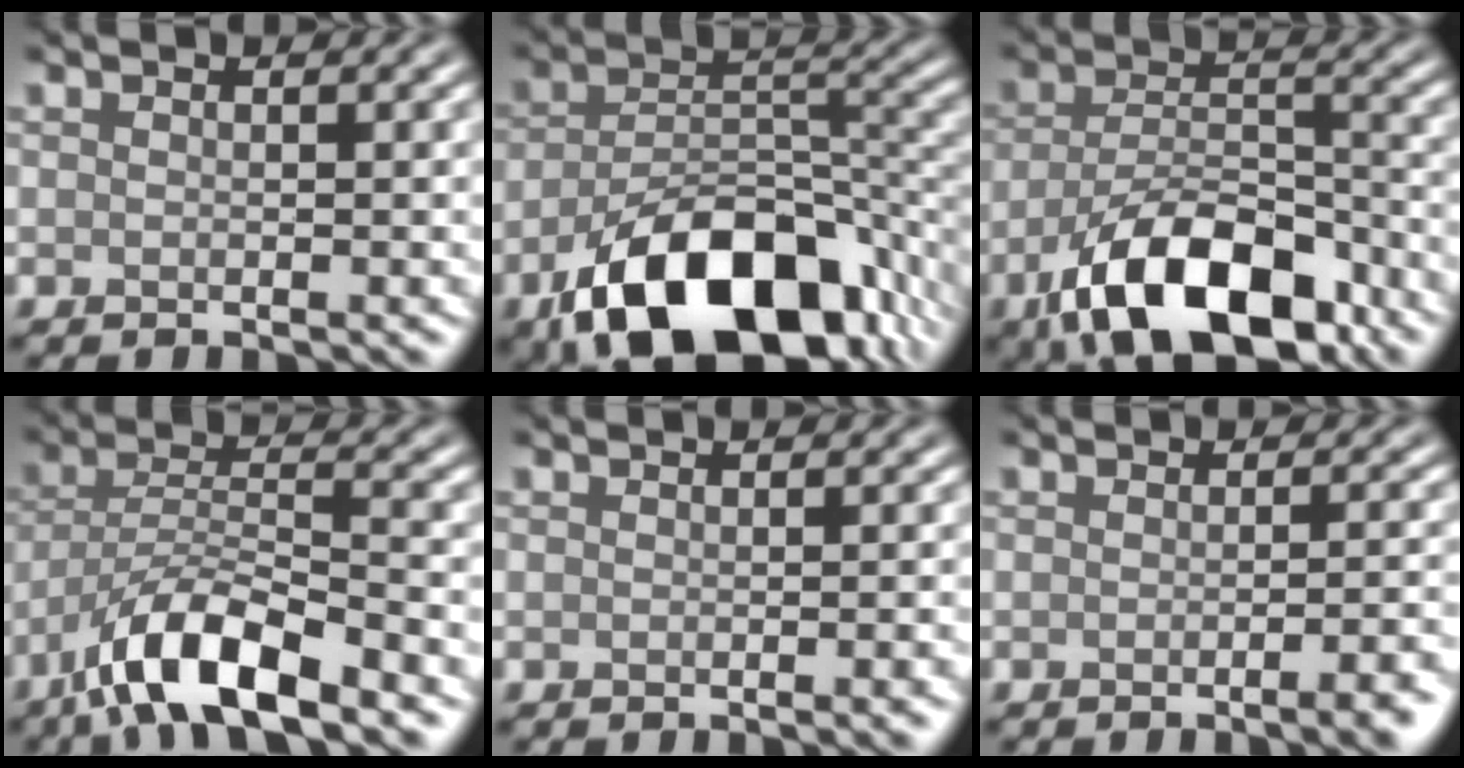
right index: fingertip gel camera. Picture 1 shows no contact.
{"total": 13.7, "force": [-7.8, 7.0, 8.8], "torque": [-0.154, -0.026, -0.121]}
{"total": 10.4, "force": [-6.1, 4.7, 7.0], "torque": [-0.126, -0.008, -0.103]}
{"total": 8.3, "force": [-5.5, 2.1, 5.8], "torque": [-0.102, 0.007, -0.103]}
{"total": 1.9, "force": [-0.5, 0.5, 1.7], "torque": [-0.010, 0.001, -0.008]}
{"total": 3.7, "force": [-1.6, 1.1, 3.2], "torque": [-0.020, 0.004, -0.025]}